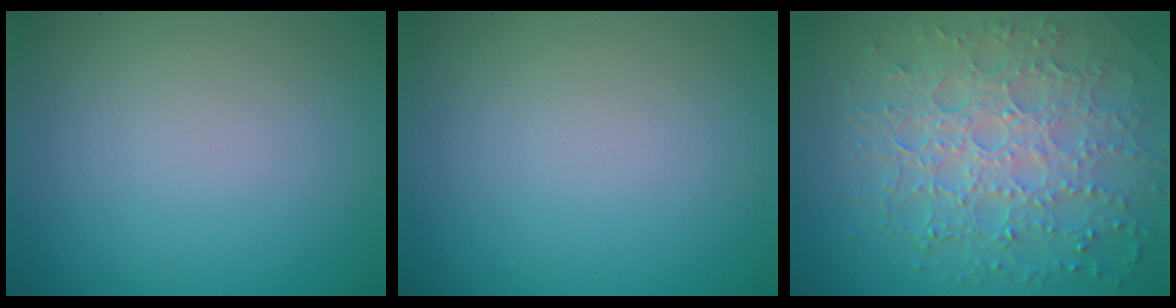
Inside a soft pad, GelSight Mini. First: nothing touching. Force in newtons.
{"total": 0.0}
{"total": 7.3, "press": 5.2, "slide": 5.0}